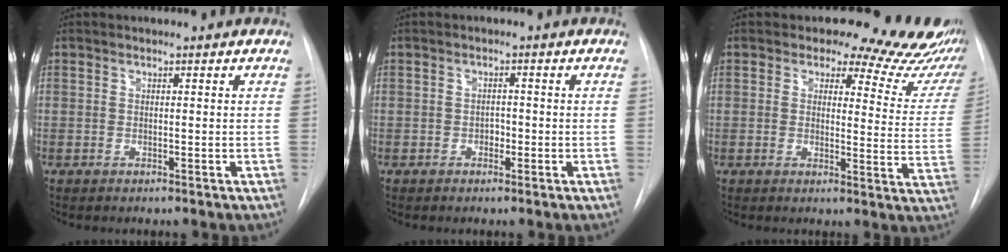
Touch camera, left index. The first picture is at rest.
{"total": 1.3, "force": [-0.5, 0.9, 0.8], "torque": [-0.009, 0.005, -0.009]}
{"total": 15.8, "force": [14.1, 6.0, 3.8], "torque": [-0.005, -0.055, 0.119]}